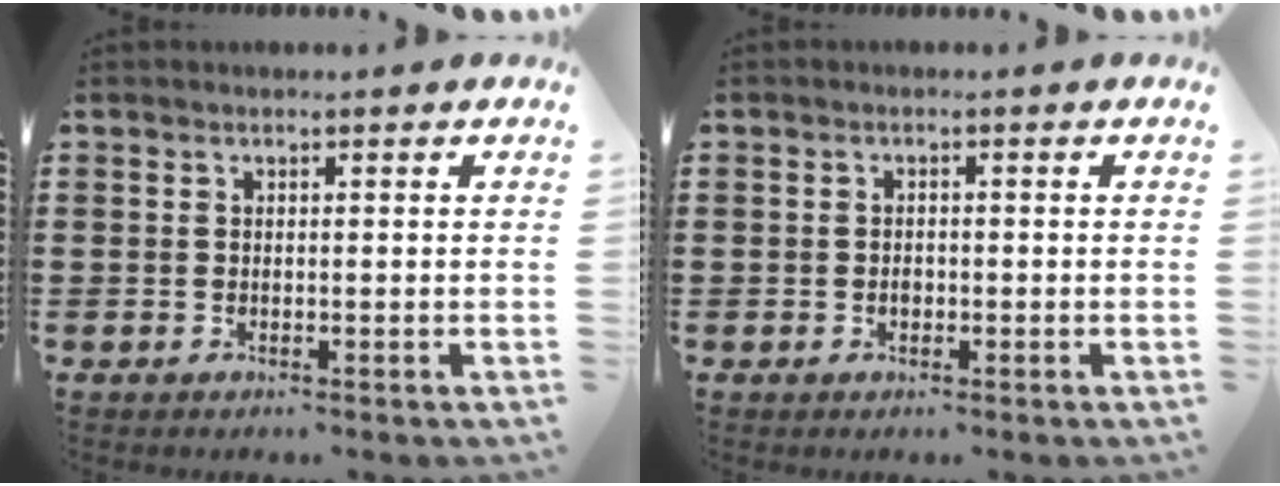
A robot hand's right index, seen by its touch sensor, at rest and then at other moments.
{"total": 1.1, "force": [-0.3, 0.9, 0.5], "torque": [-0.012, 0.003, -0.005]}